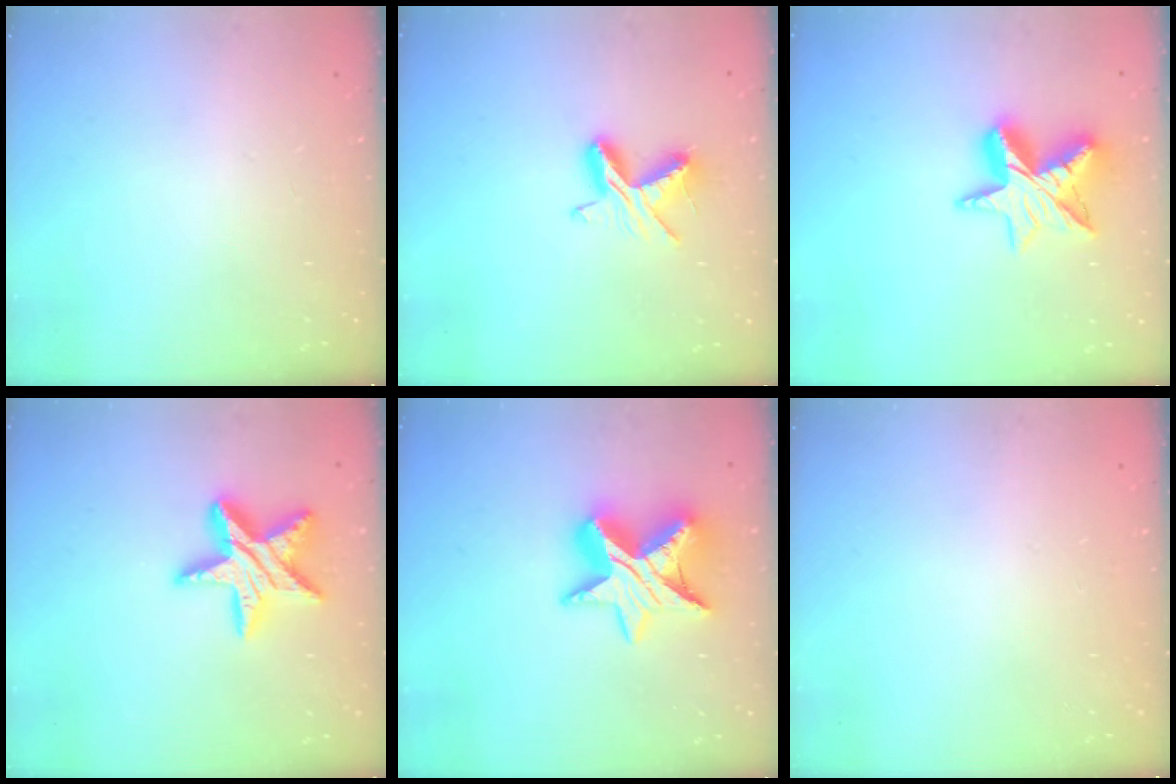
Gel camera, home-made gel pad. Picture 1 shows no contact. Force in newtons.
{"total": 8.0, "press": 7.9, "slide": 0.7}
{"total": 11.6, "press": 11.5, "slide": 1.2}
{"total": 15.3, "press": 15.3, "slide": 0.6}
{"total": 15.0, "press": 15.0, "slide": 1.2}
{"total": 0.0}